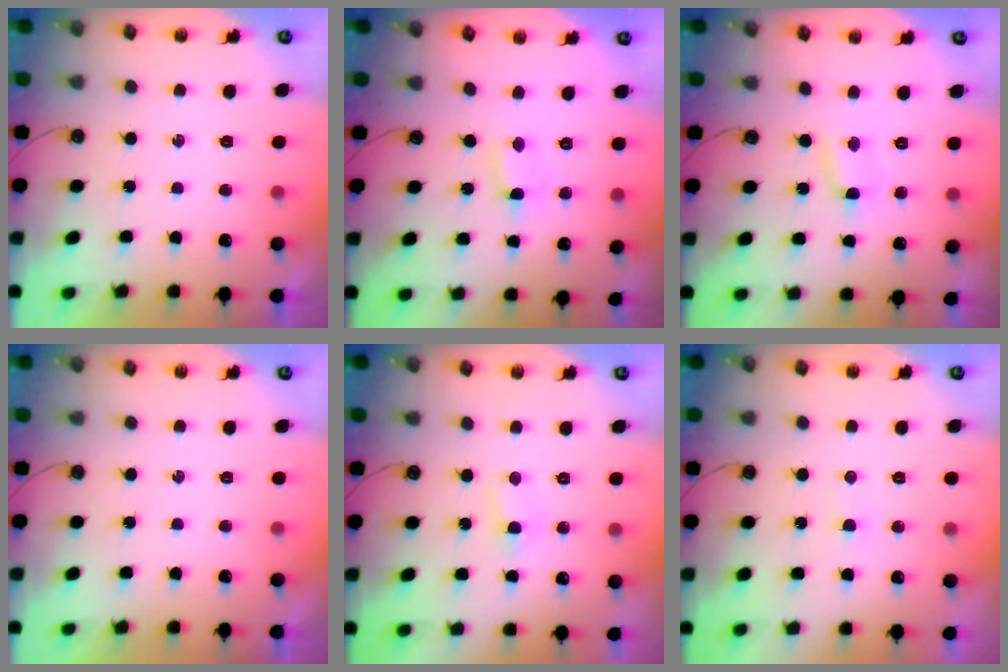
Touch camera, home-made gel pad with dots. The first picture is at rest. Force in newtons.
{"total": 0.6, "press": 0.4, "slide": 0.5}
{"total": 1.8, "press": 1.8, "slide": 0.2}
{"total": 0.0}
{"total": 4.1, "press": 4.1, "slide": 0.4}
{"total": 1.4, "press": 1.4, "slide": 0.3}